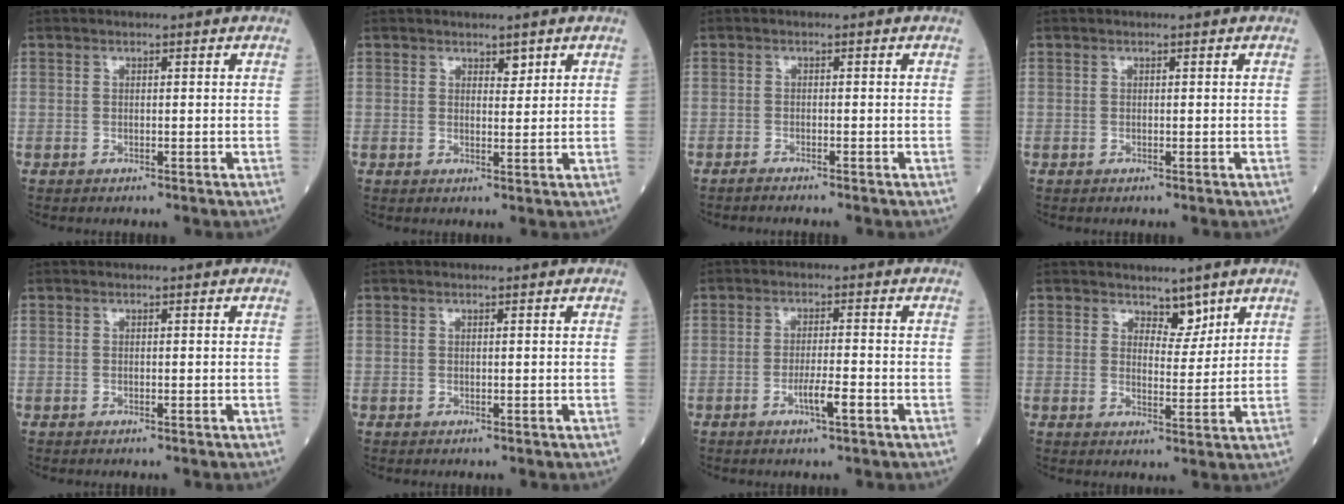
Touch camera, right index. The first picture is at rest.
{"total": 1.5, "force": [1.2, 0.6, 0.7], "torque": [-0.012, -0.005, 0.018]}
{"total": 2.3, "force": [-2.1, -0.4, 0.7], "torque": [-0.021, -0.003, -0.036]}
{"total": 0.0}
{"total": 0.0}
{"total": 0.0}
{"total": 3.7, "force": [-1.6, 0.1, 3.3], "torque": [-0.060, -0.002, -0.030]}
{"total": 3.4, "force": [2.8, 1.5, 1.1], "torque": [-0.015, -0.009, 0.049]}